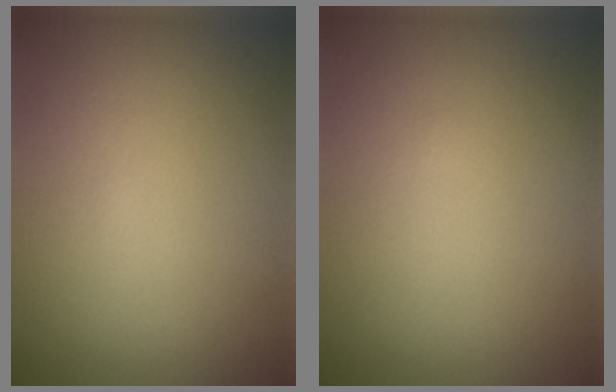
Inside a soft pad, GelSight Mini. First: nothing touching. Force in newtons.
{"total": 0.0}